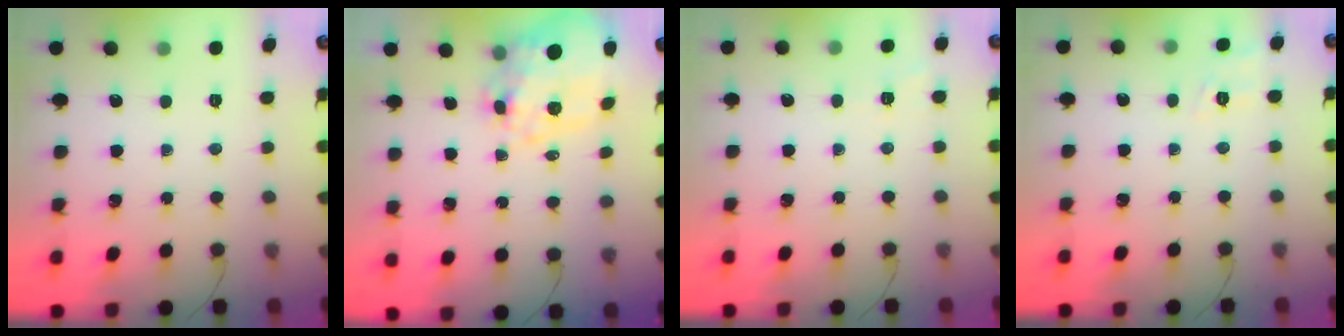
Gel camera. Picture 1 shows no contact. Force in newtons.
{"total": 14.6, "press": 14.3, "slide": 3.0}
{"total": 1.8, "press": 1.1, "slide": 1.4}
{"total": 3.0, "press": 2.4, "slide": 1.8}